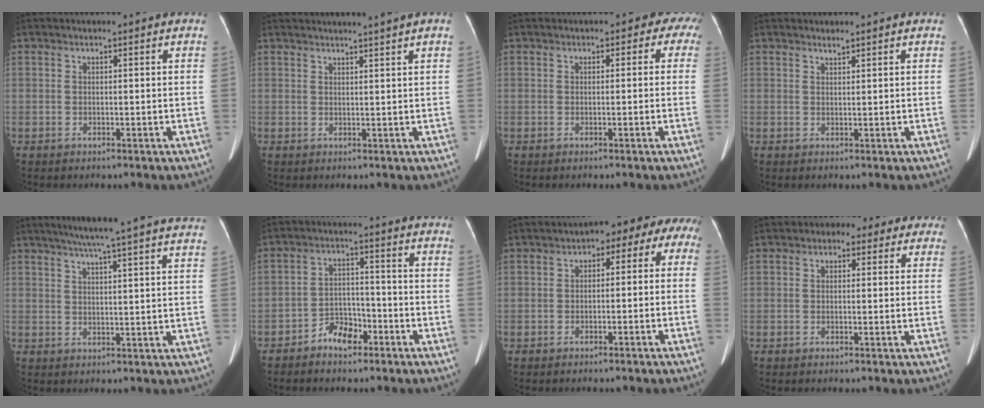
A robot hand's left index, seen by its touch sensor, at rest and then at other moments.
{"total": 5.0, "force": [4.3, -1.3, 2.2], "torque": [-0.023, 0.012, 0.051]}
{"total": 3.2, "force": [0.1, 2.5, 2.1], "torque": [-0.003, 0.022, -0.010]}
{"total": 0.6, "force": [0.6, 0.0, 0.1], "torque": [-0.009, -0.001, 0.013]}
{"total": 17.2, "force": [14.7, -0.9, 8.9], "torque": [-0.139, 0.005, 0.180]}
{"total": 6.8, "force": [-4.5, 3.7, 3.6], "torque": [-0.067, 0.021, -0.077]}
{"total": 7.2, "force": [-1.0, 4.7, 5.4], "torque": [-0.049, 0.051, -0.022]}
{"total": 4.2, "force": [2.0, 3.2, 2.0], "torque": [-0.011, 0.027, 0.014]}